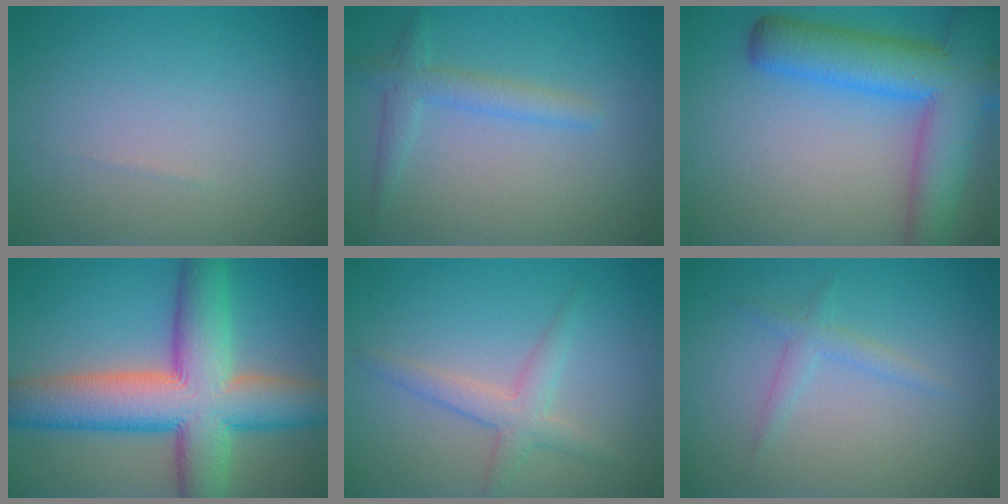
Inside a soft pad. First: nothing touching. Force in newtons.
{"total": 2.4, "press": 2.4, "slide": 0.2}
{"total": 9.4, "press": 9.4, "slide": 0.4}
{"total": 12.3, "press": 12.3, "slide": 0.6}
{"total": 2.6, "press": 2.6, "slide": 0.1}
{"total": 1.6, "press": 1.6, "slide": 0.1}